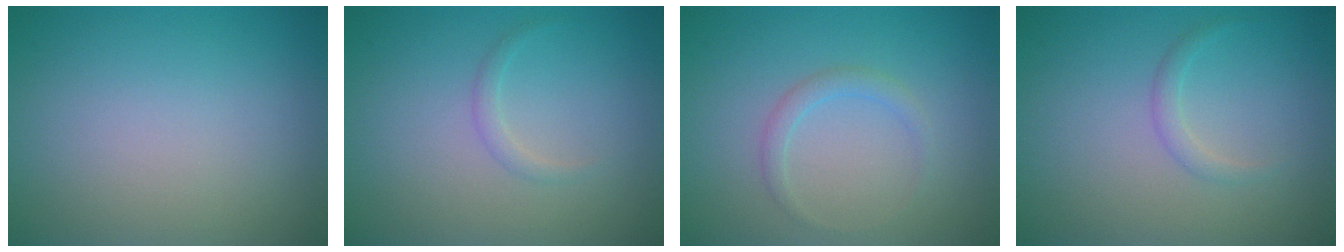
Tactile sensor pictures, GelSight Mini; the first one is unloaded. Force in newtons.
{"total": 0.9, "press": 0.9, "slide": 0.0}
{"total": 1.3, "press": 1.3, "slide": 0.0}
{"total": 1.0, "press": 1.0, "slide": 0.1}